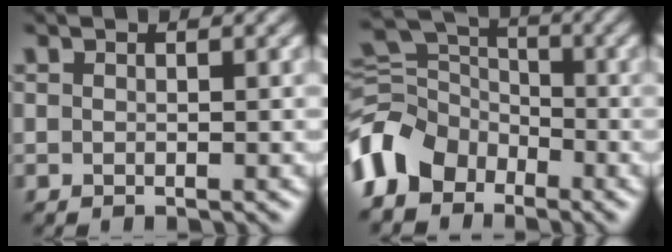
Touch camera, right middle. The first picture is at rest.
{"total": 7.6, "force": [-4.4, 5.1, 3.5], "torque": [-0.073, -0.004, -0.106]}